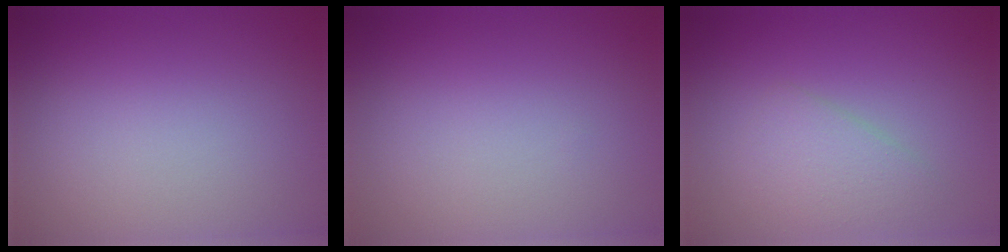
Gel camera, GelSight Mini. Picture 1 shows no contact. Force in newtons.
{"total": 0.0}
{"total": 2.3, "press": 2.3, "slide": 0.1}